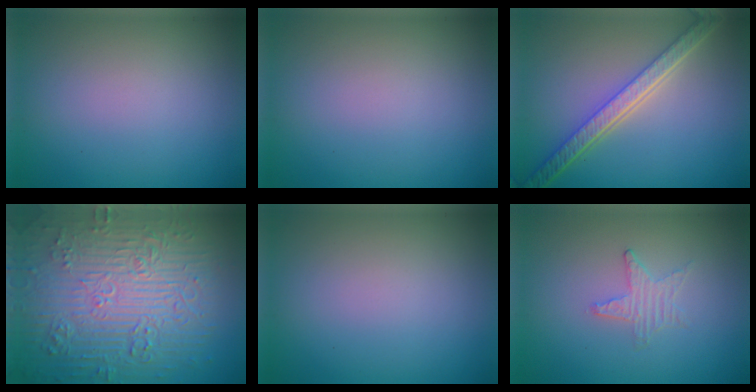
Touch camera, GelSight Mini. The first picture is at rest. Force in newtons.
{"total": 0.0}
{"total": 5.6, "press": 4.2, "slide": 3.7}
{"total": 12.0, "press": 7.9, "slide": 9.0}
{"total": 0.0}
{"total": 0.5, "press": 0.5, "slide": 0.1}